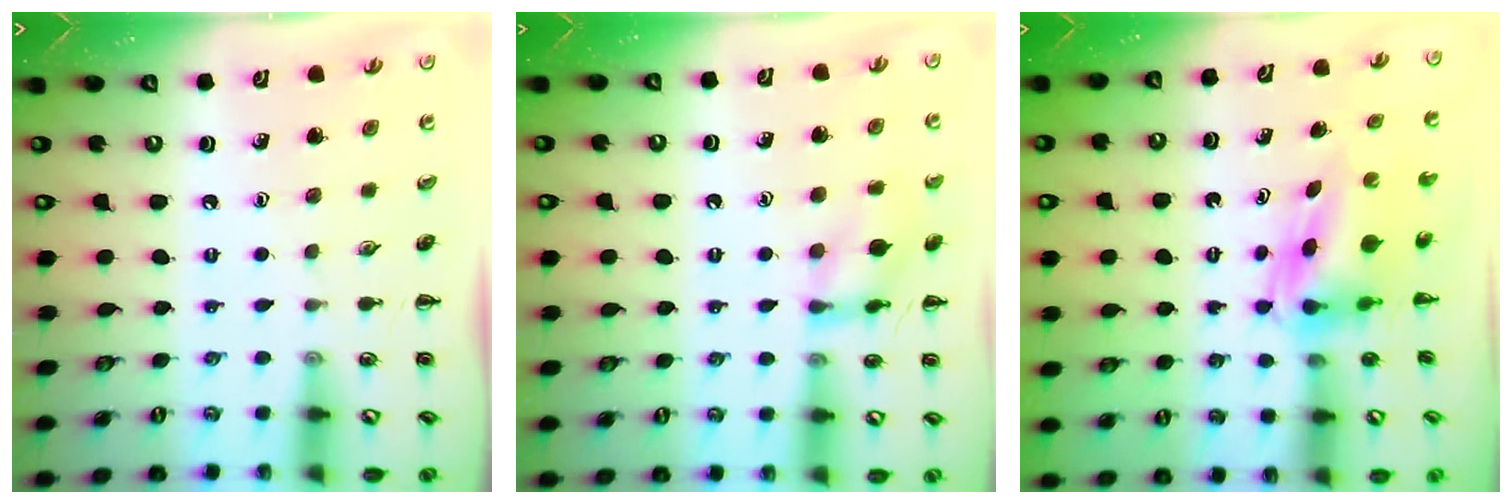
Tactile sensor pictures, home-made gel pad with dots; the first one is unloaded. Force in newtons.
{"total": 10.8, "press": 10.8, "slide": 0.3}
{"total": 6.4, "press": 6.3, "slide": 1.3}